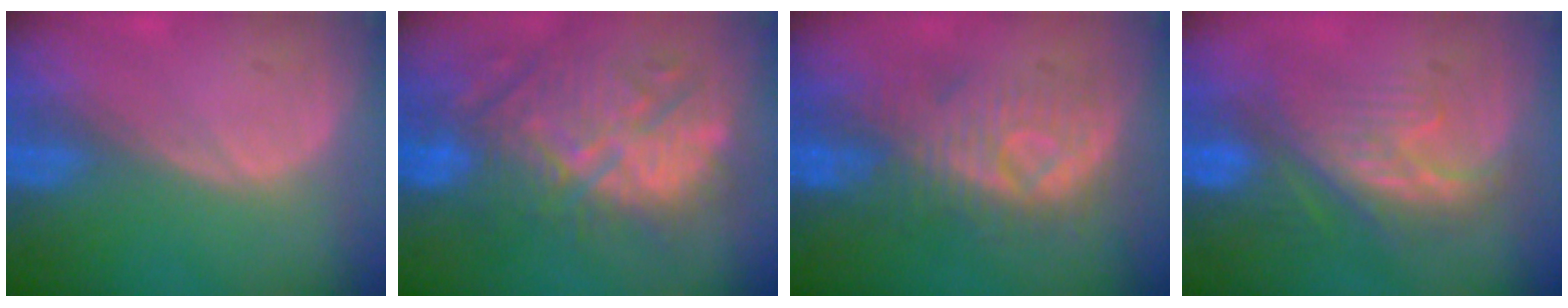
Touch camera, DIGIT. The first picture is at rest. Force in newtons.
{"total": 11.9, "press": 11.5, "slide": 3.0}
{"total": 8.5, "press": 8.4, "slide": 0.9}
{"total": 8.1, "press": 7.9, "slide": 1.6}